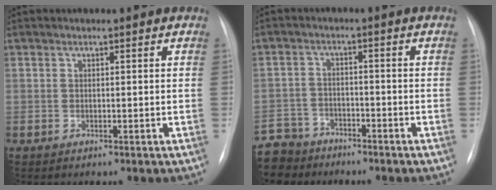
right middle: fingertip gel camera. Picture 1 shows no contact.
{"total": 8.4, "force": [-6.8, 4.9, 0.4], "torque": [-0.019, 0.003, -0.119]}